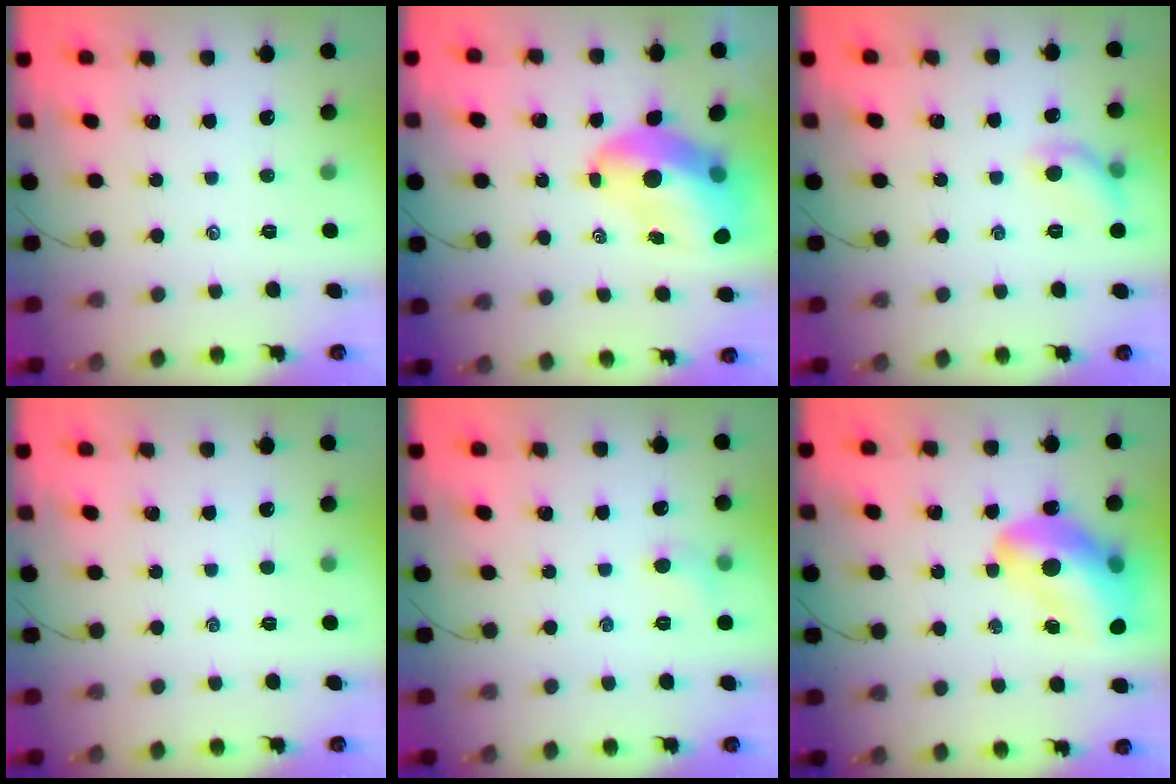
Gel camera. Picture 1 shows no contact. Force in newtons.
{"total": 11.0, "press": 10.5, "slide": 3.3}
{"total": 7.2, "press": 7.1, "slide": 1.5}
{"total": 0.0}
{"total": 5.5, "press": 5.3, "slide": 1.5}
{"total": 18.4, "press": 17.6, "slide": 5.4}